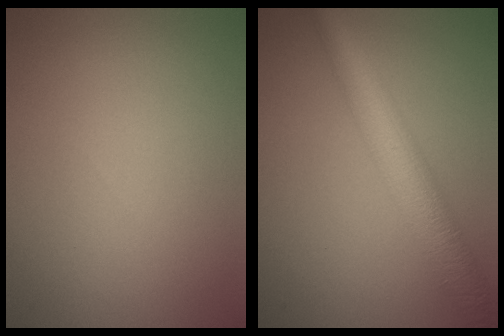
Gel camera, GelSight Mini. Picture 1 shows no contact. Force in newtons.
{"total": 6.5, "press": 6.5, "slide": 0.1}